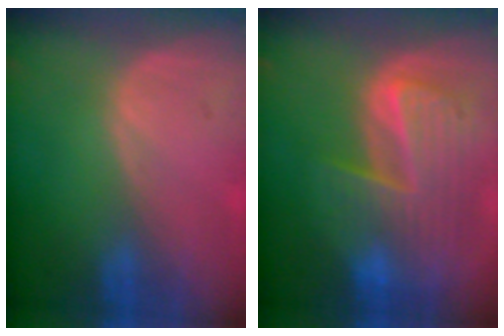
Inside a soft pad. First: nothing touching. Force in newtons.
{"total": 10.0, "press": 8.7, "slide": 5.0}